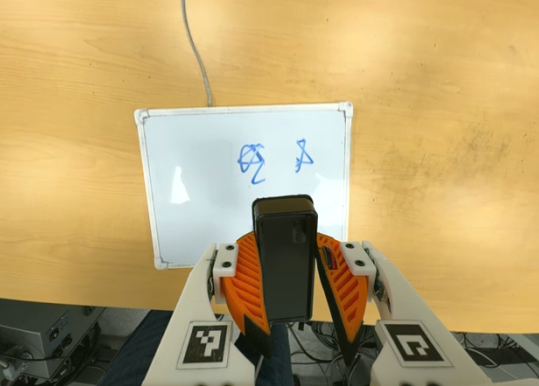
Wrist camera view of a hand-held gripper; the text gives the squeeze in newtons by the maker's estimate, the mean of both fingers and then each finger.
{"total": 7.7, "left": 8.6, "right": 6.9}